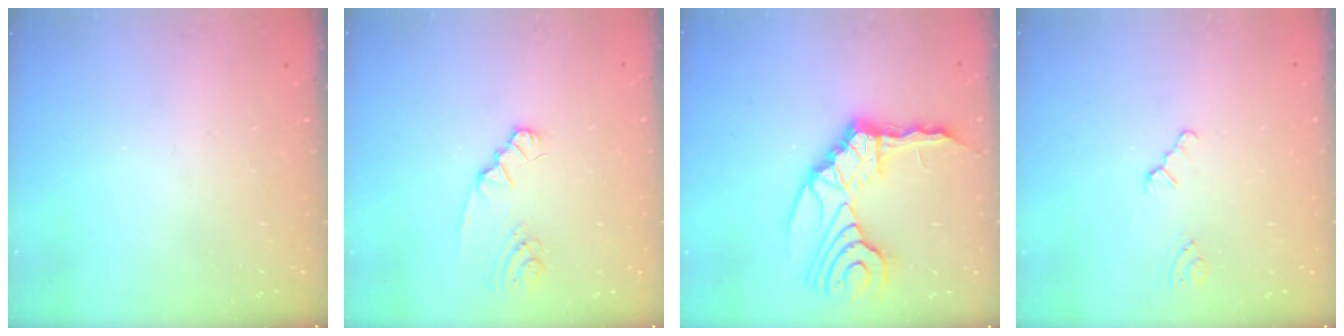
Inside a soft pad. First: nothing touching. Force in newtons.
{"total": 2.2, "press": 2.2, "slide": 0.4}
{"total": 14.5, "press": 13.4, "slide": 5.4}
{"total": 0.0}